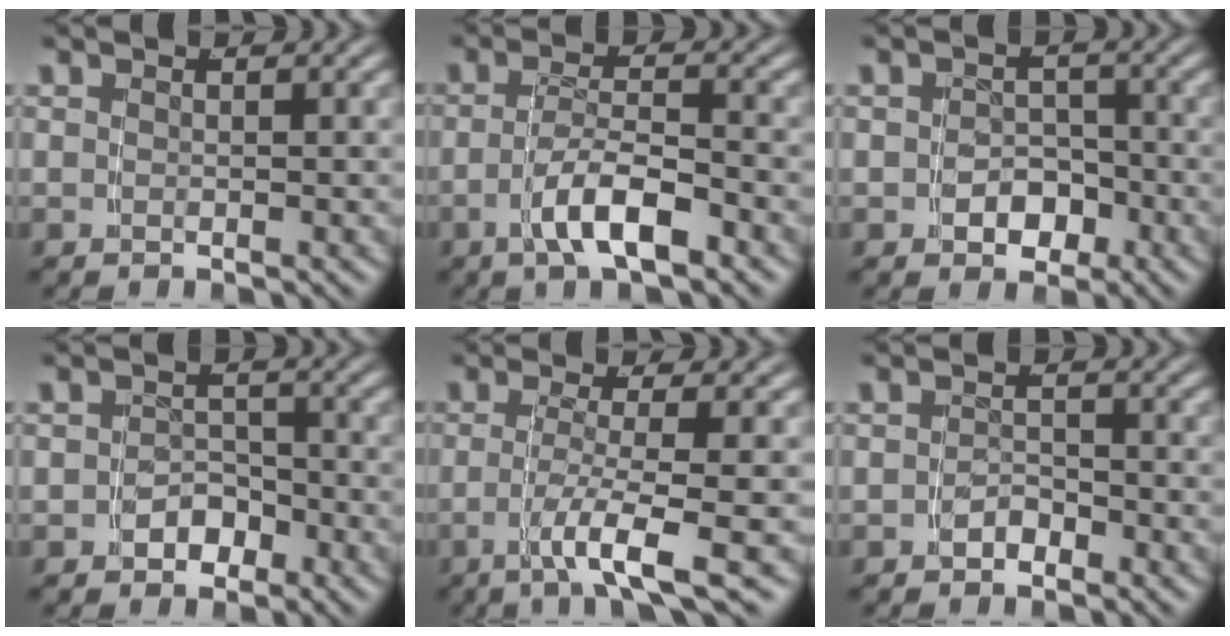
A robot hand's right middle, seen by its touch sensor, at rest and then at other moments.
{"total": 4.1, "force": [-2.2, 0.7, 3.4], "torque": [-0.057, -0.005, -0.035]}
{"total": 3.2, "force": [-1.4, 2.5, 1.3], "torque": [-0.018, -0.009, -0.021]}
{"total": 2.7, "force": [-1.7, 1.9, 0.7], "torque": [-0.008, -0.001, -0.029]}
{"total": 4.9, "force": [-2.5, -0.2, 4.2], "torque": [-0.079, -0.018, -0.032]}
{"total": 1.5, "force": [-1.3, 0.7, 0.4], "torque": [-0.005, 0.000, -0.022]}